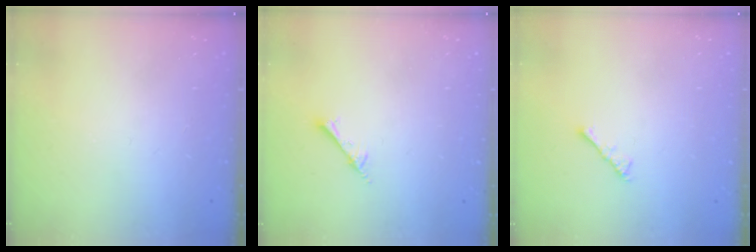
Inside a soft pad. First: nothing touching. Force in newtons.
{"total": 2.2, "press": 2.2, "slide": 0.3}
{"total": 2.1, "press": 2.1, "slide": 0.5}